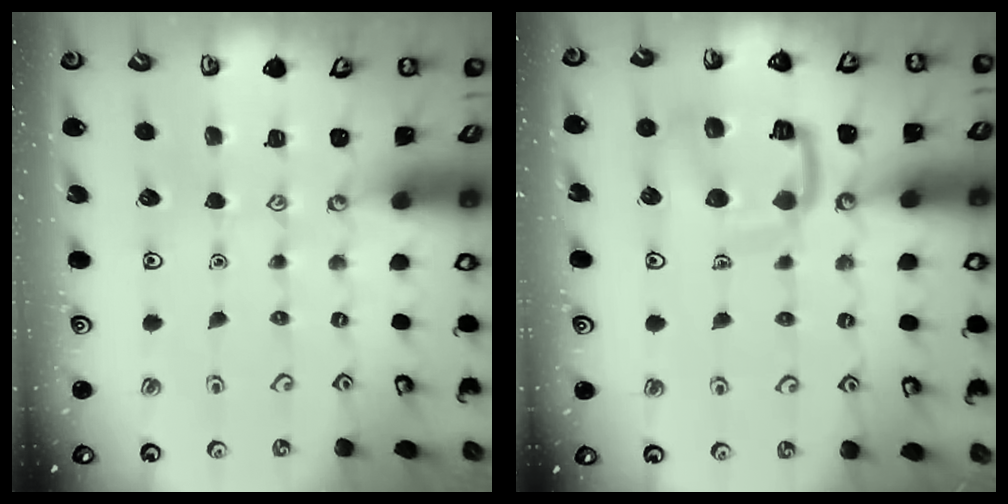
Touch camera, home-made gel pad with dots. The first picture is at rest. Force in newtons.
{"total": 13.2, "press": 13.1, "slide": 1.5}